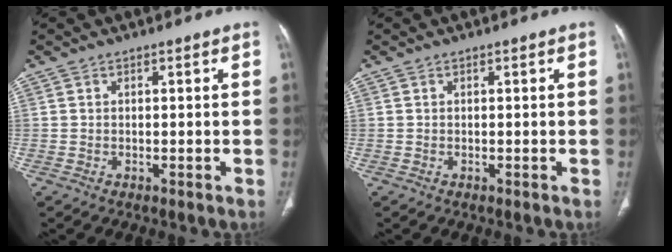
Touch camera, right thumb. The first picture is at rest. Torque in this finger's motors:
{"motor_torque": [-0.03, -0.03, 0.07, 0.07, 0.00]}